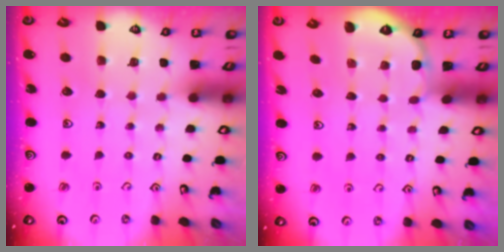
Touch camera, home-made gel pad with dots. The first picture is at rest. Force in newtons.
{"total": 1.3, "press": 1.3, "slide": 0.1}